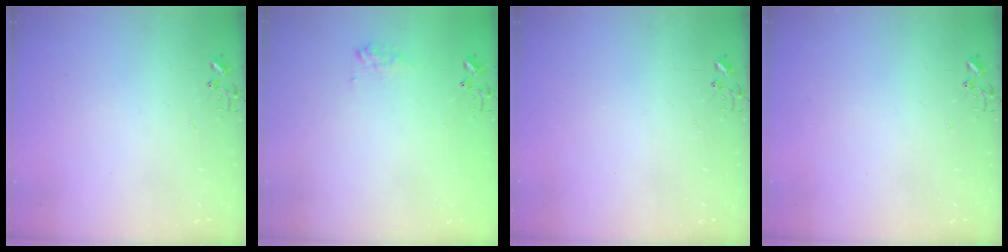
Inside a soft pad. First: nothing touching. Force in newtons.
{"total": 8.0, "press": 8.0, "slide": 0.4}
{"total": 0.0}
{"total": 0.0}